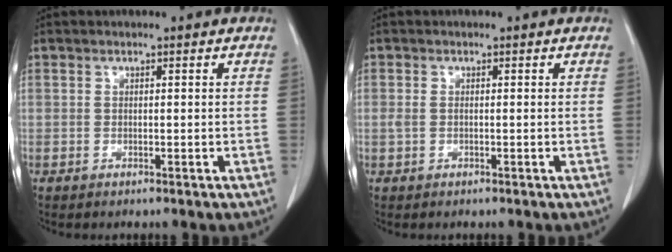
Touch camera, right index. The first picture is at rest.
{"total": 1.0, "force": [0.0, 0.6, 0.8], "torque": [-0.025, 0.003, 0.001]}